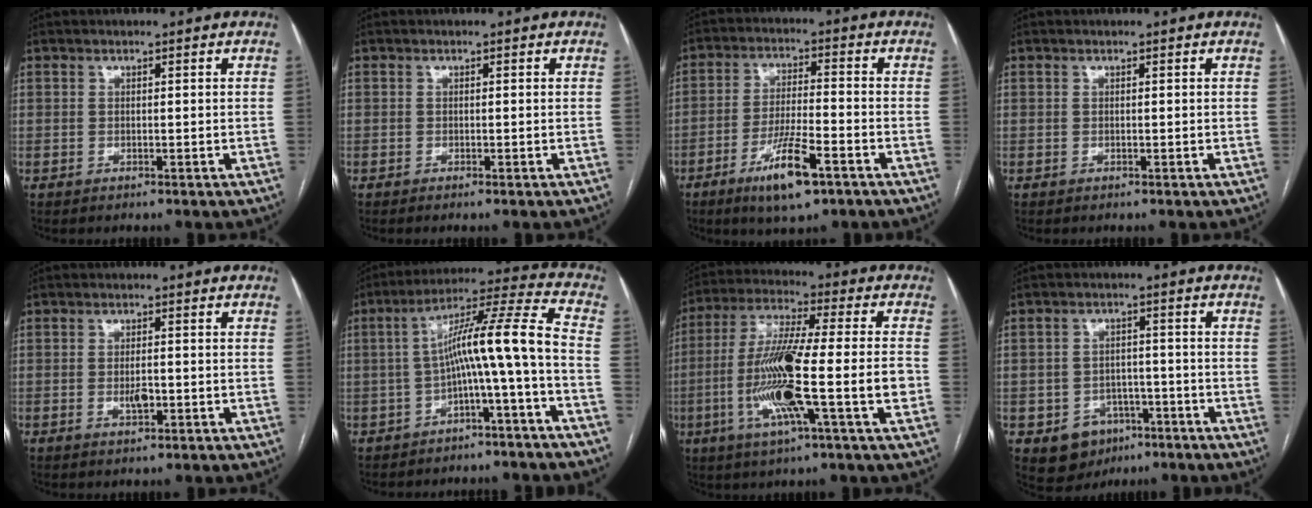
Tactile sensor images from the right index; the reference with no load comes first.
{"total": 0.5, "force": [-0.3, -0.1, 0.4], "torque": [-0.010, 0.000, -0.006]}
{"total": 9.8, "force": [-5.5, 1.5, 7.9], "torque": [-0.151, -0.013, -0.093]}
{"total": 0.0}
{"total": 2.3, "force": [-0.6, 0.9, 2.1], "torque": [-0.038, 0.000, -0.007]}
{"total": 11.4, "force": [-2.7, -0.9, 11.0], "torque": [-0.176, 0.036, -0.044]}
{"total": 16.4, "force": [-3.8, 0.5, 16.0], "torque": [-0.303, -0.006, -0.072]}
{"total": 6.9, "force": [-3.4, 5.6, 2.2], "torque": [-0.036, 0.009, -0.041]}